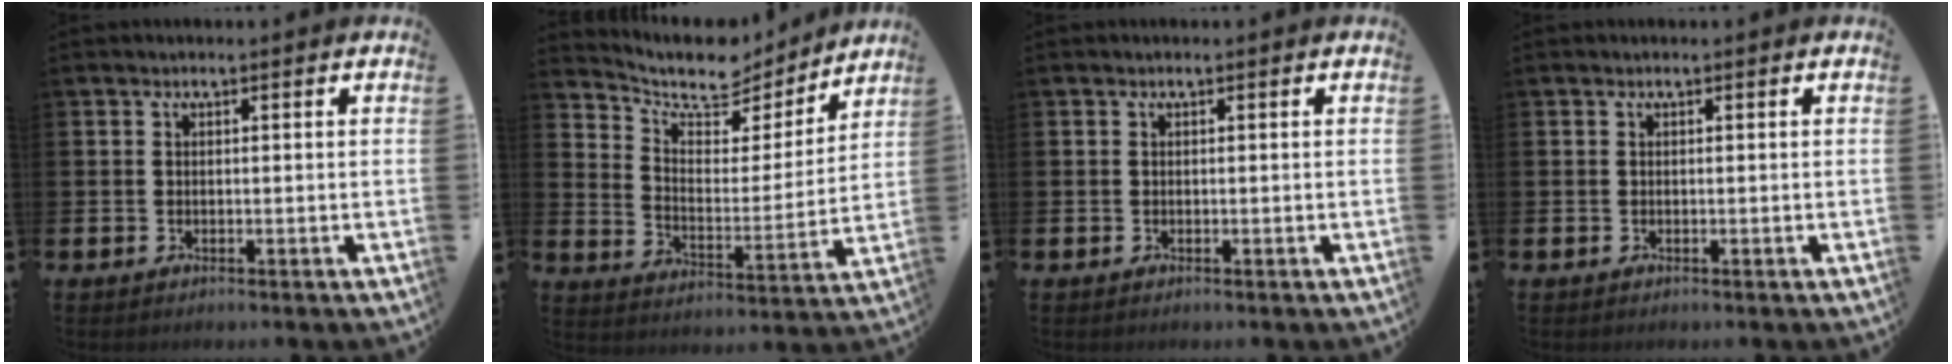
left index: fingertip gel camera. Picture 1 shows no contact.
{"total": 8.4, "force": [7.5, 3.1, 2.3], "torque": [-0.073, -0.057, 0.126]}
{"total": 0.0}
{"total": 0.0}